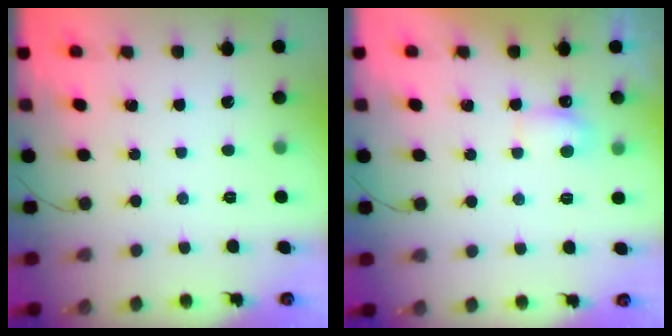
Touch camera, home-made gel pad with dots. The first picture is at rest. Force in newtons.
{"total": 4.4, "press": 4.2, "slide": 1.4}